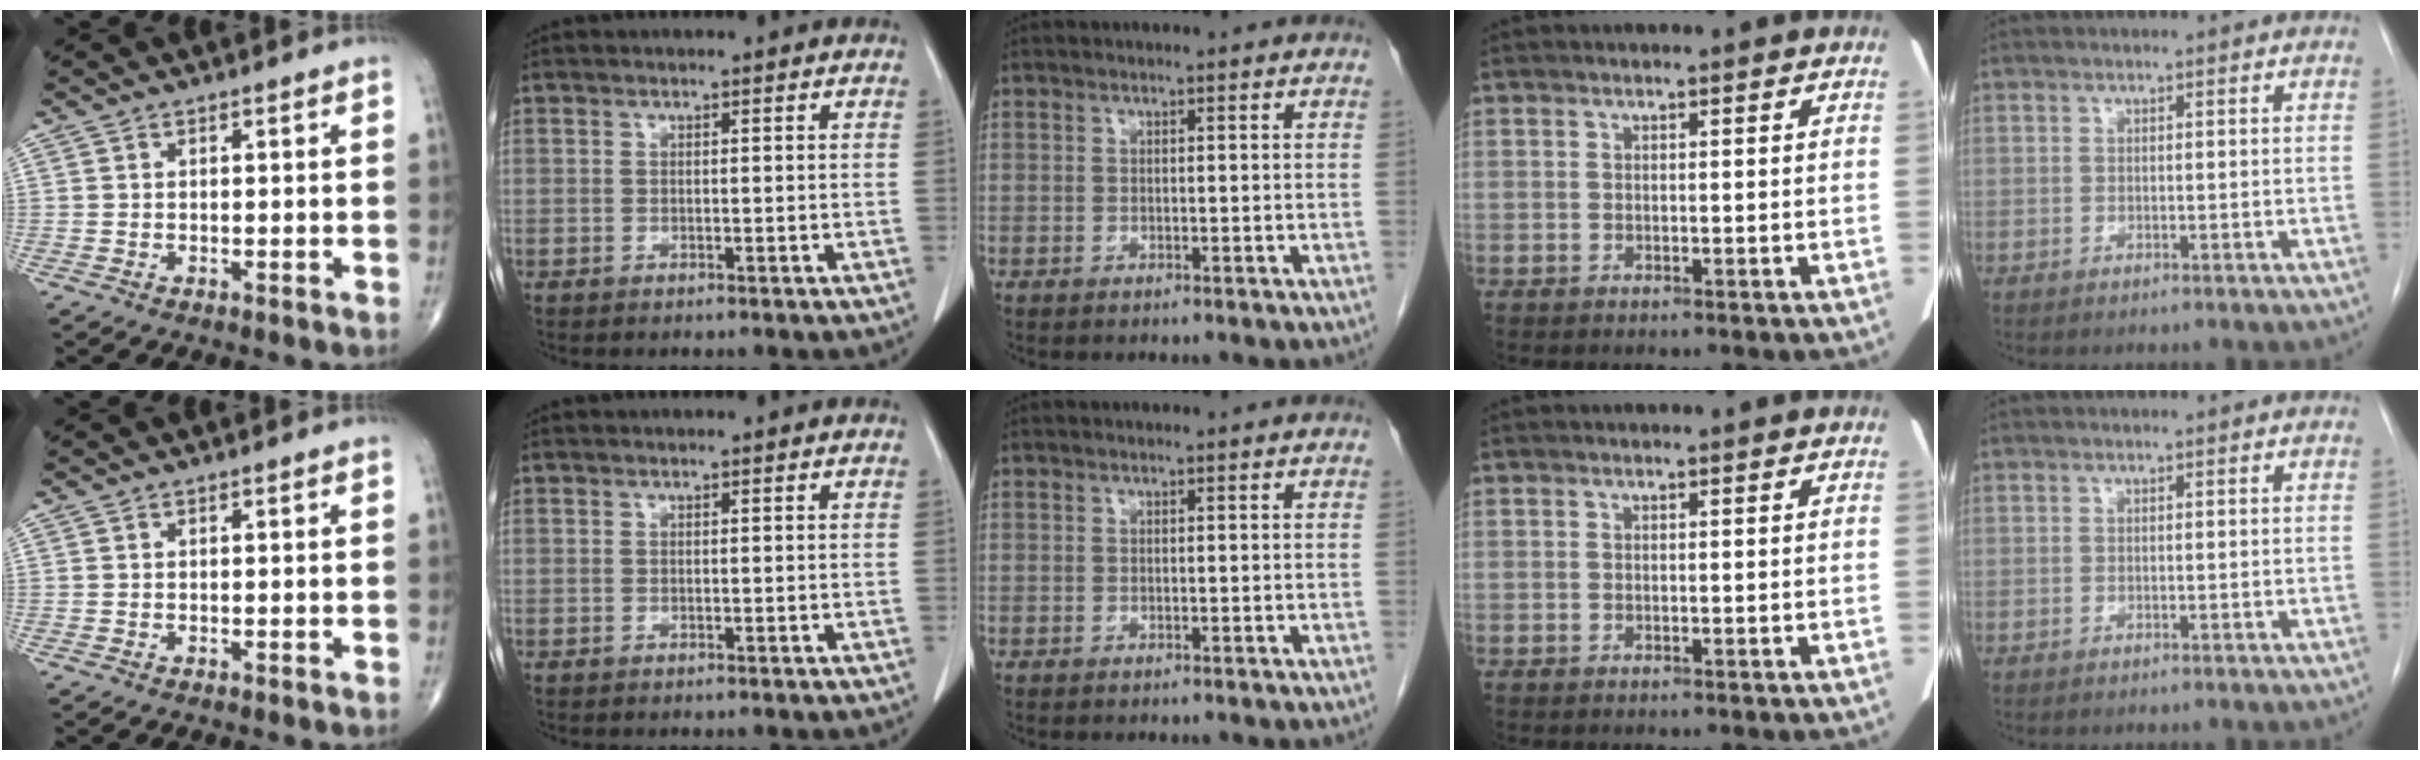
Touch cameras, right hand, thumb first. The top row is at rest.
{}